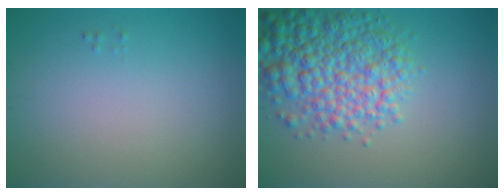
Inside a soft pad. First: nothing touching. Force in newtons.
{"total": 7.3, "press": 7.3, "slide": 0.2}